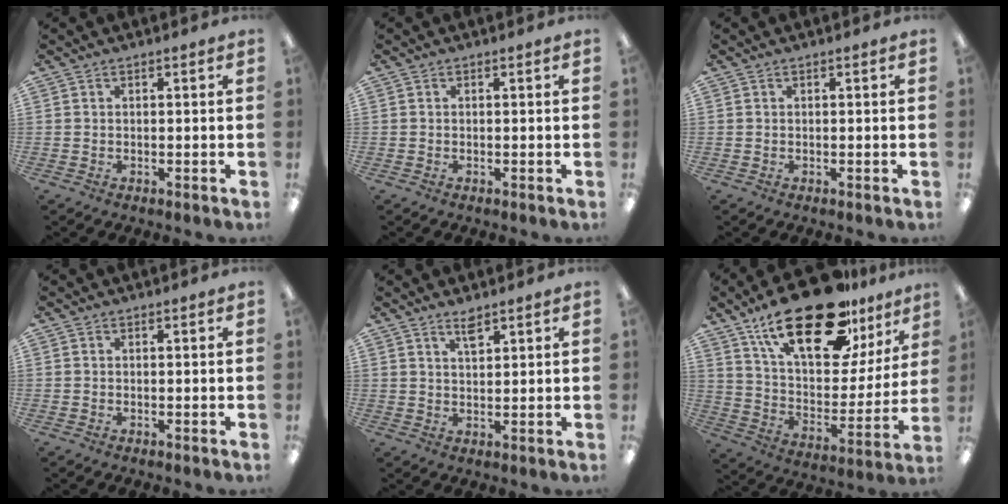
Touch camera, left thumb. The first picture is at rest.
{"total": 0.0}
{"total": 0.0}
{"total": 0.0}
{"total": 3.6, "force": [2.8, 1.1, 2.1], "torque": [-0.031, -0.008, 0.047]}
{"total": 26.8, "force": [18.2, 10.6, 16.6], "torque": [-0.266, -0.108, 0.310]}